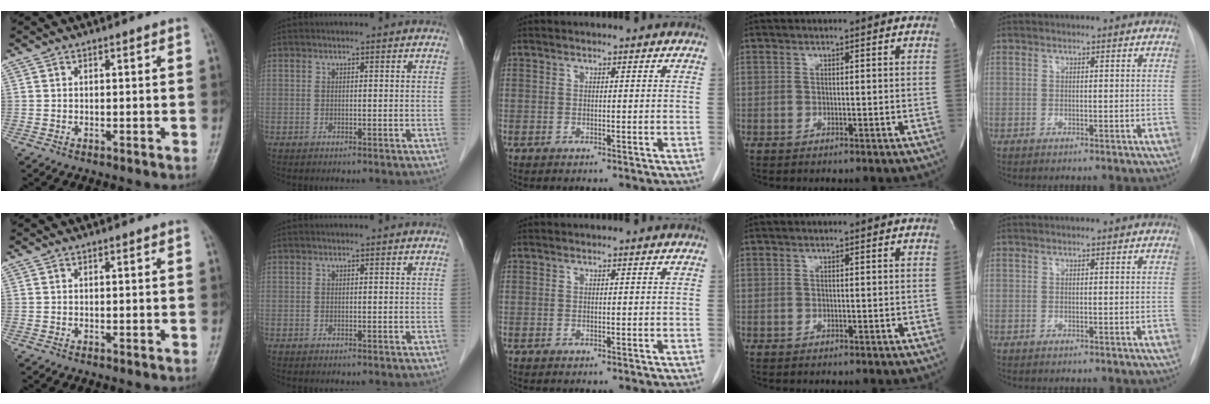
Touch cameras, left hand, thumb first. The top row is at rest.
{}